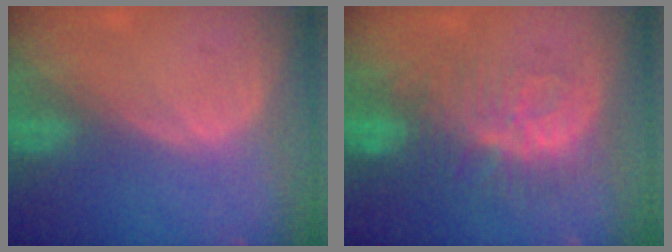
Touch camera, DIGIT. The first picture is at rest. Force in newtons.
{"total": 9.4, "press": 8.8, "slide": 3.3}